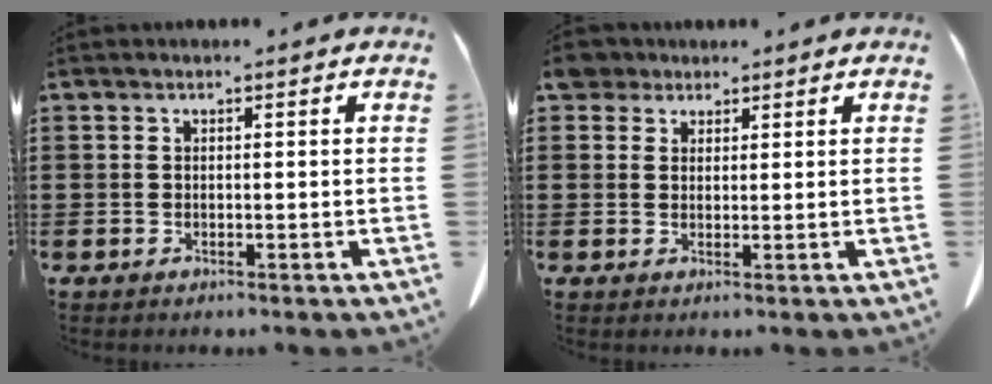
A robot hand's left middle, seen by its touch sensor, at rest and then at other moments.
{"total": 3.3, "force": [2.6, 1.8, 0.8], "torque": [-0.027, 0.010, 0.049]}